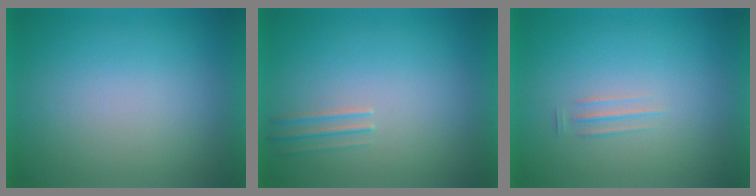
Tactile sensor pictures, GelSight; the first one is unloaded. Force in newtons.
{"total": 1.1}
{"total": 1.6}